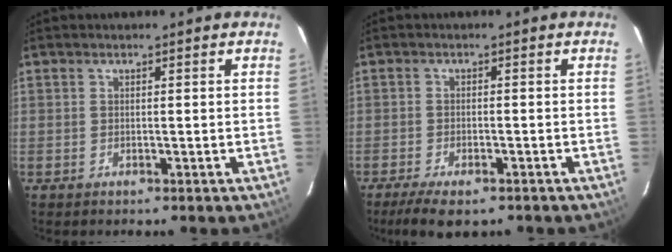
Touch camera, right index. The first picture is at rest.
{"total": 6.9, "force": [-5.1, 2.2, 4.0], "torque": [-0.097, -0.021, -0.085]}